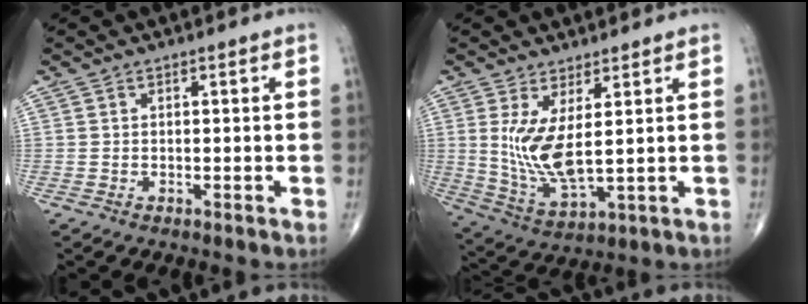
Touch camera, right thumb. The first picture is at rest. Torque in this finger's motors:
{"motor_torque": [-0.62, 0.92, 0.99, 0.38, 0.07]}